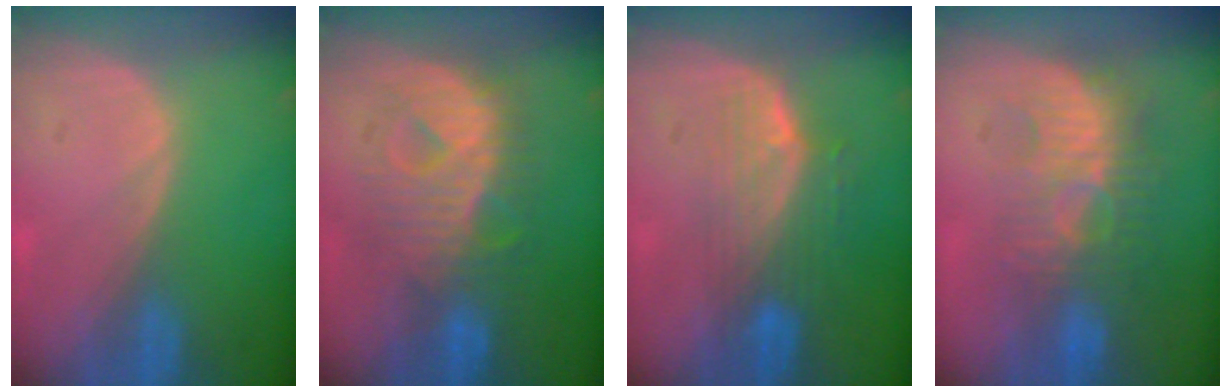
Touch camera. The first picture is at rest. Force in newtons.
{"total": 9.5, "press": 9.5, "slide": 0.5}
{"total": 7.3, "press": 6.5, "slide": 3.3}
{"total": 9.0, "press": 8.6, "slide": 2.6}